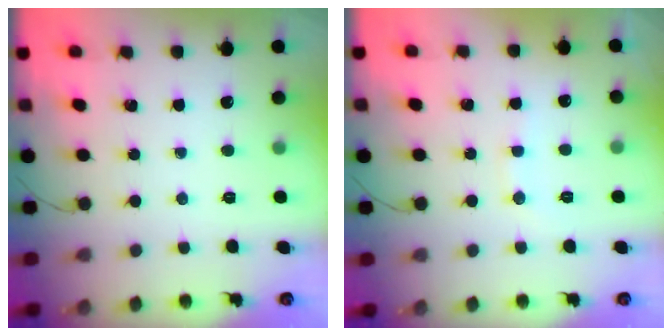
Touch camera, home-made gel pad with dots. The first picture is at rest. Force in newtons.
{"total": 6.9, "press": 6.8, "slide": 1.4}